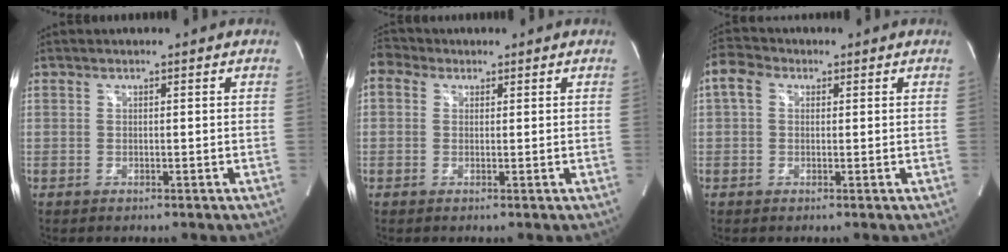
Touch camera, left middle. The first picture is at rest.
{"total": 3.5, "force": [1.7, 2.8, 1.3], "torque": [-0.035, 0.027, 0.033]}
{"total": 4.1, "force": [1.2, 3.0, 2.5], "torque": [-0.061, 0.027, 0.021]}